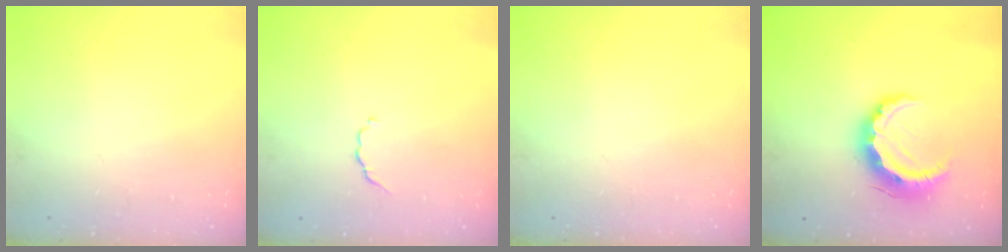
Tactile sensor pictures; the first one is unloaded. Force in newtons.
{"total": 2.8, "press": 2.7, "slide": 0.5}
{"total": 0.0}
{"total": 12.3, "press": 12.3, "slide": 0.4}